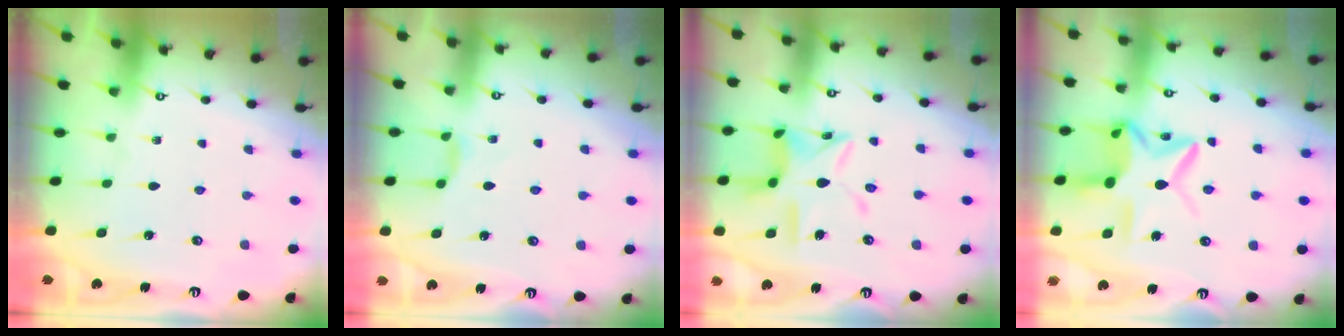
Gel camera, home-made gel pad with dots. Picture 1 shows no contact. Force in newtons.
{"total": 3.8, "press": 3.8, "slide": 0.6}
{"total": 13.1, "press": 13.1, "slide": 1.1}
{"total": 12.5, "press": 12.4, "slide": 1.0}